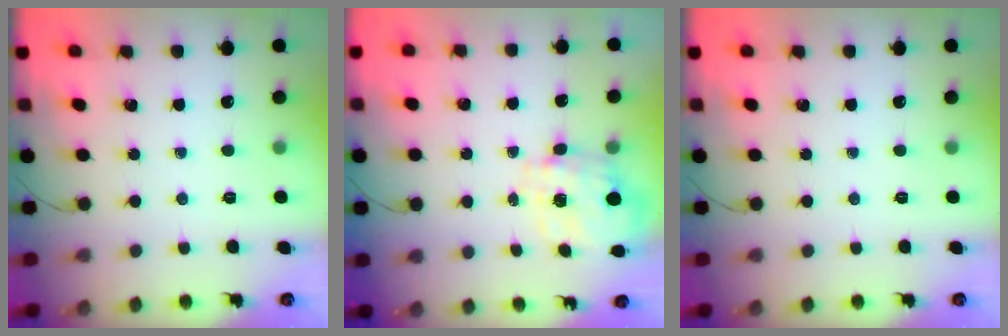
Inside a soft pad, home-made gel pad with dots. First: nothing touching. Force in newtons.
{"total": 2.7, "press": 2.6, "slide": 1.0}
{"total": 0.0}